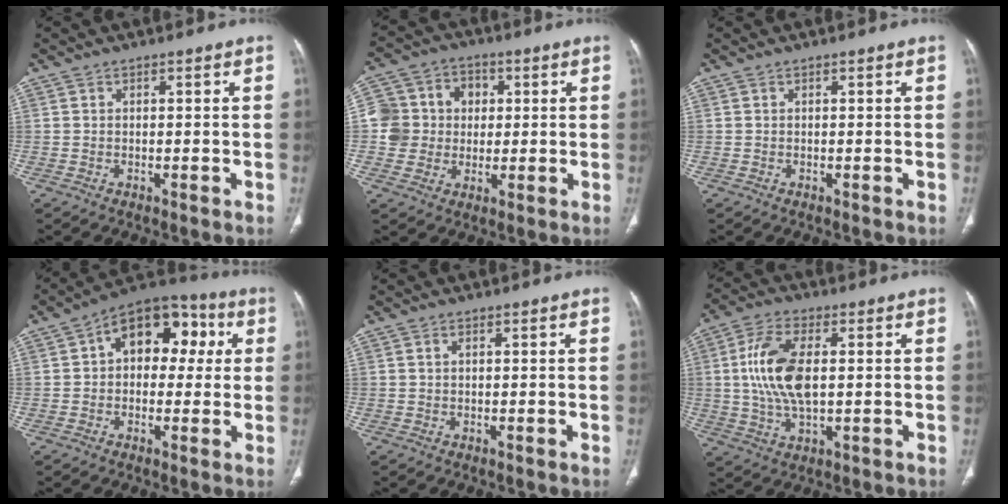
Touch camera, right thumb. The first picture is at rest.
{"total": 10.9, "force": [0.8, 10.2, 3.5], "torque": [-0.035, 0.020, 0.012]}
{"total": 0.0}
{"total": 14.2, "force": [3.0, 9.5, 10.2], "torque": [-0.096, 0.034, 0.031]}
{"total": 0.7, "force": [0.3, 0.4, 0.5], "torque": [-0.012, 0.002, 0.005]}
{"total": 12.3, "force": [1.2, 6.1, 10.7], "torque": [-0.223, 0.003, 0.024]}